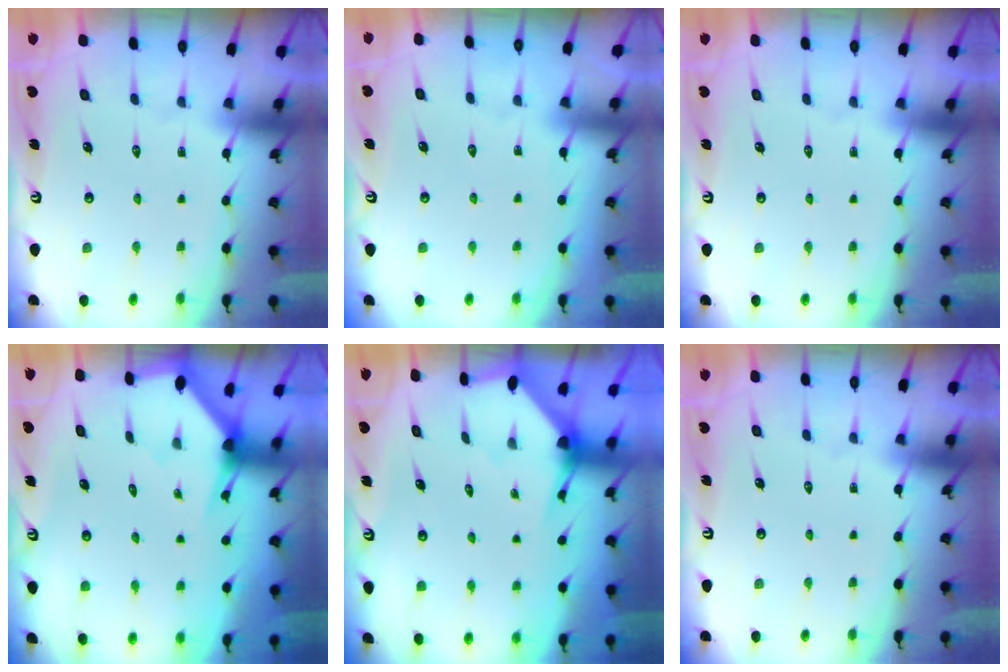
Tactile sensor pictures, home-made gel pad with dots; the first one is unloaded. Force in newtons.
{"total": 3.9, "press": 3.9, "slide": 0.5}
{"total": 0.0}
{"total": 2.2, "press": 2.2, "slide": 0.1}
{"total": 2.8, "press": 2.8, "slide": 0.2}
{"total": 0.0}